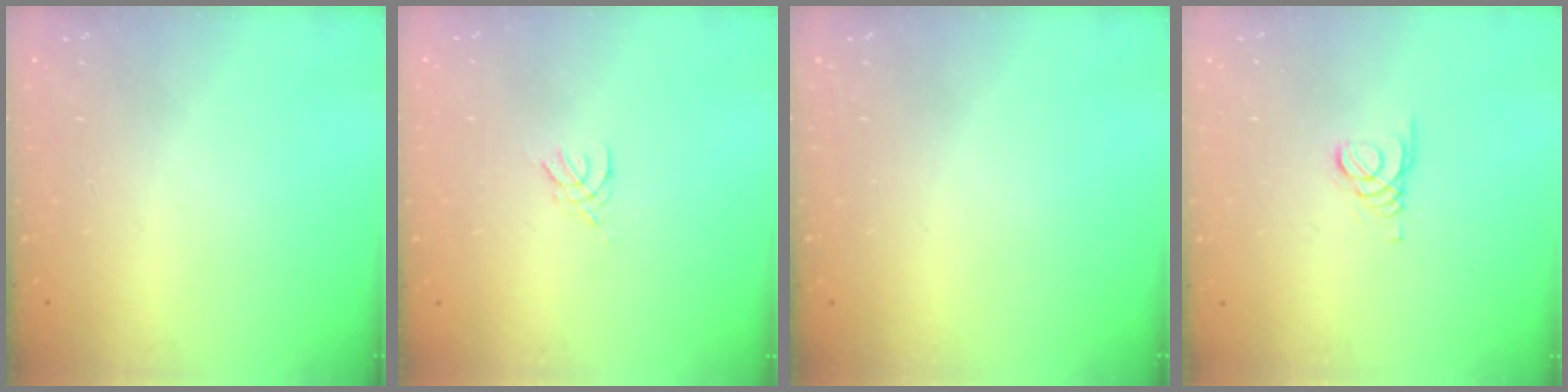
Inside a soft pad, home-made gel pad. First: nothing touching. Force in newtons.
{"total": 2.0, "press": 1.9, "slide": 0.4}
{"total": 0.0}
{"total": 1.4, "press": 1.4, "slide": 0.2}